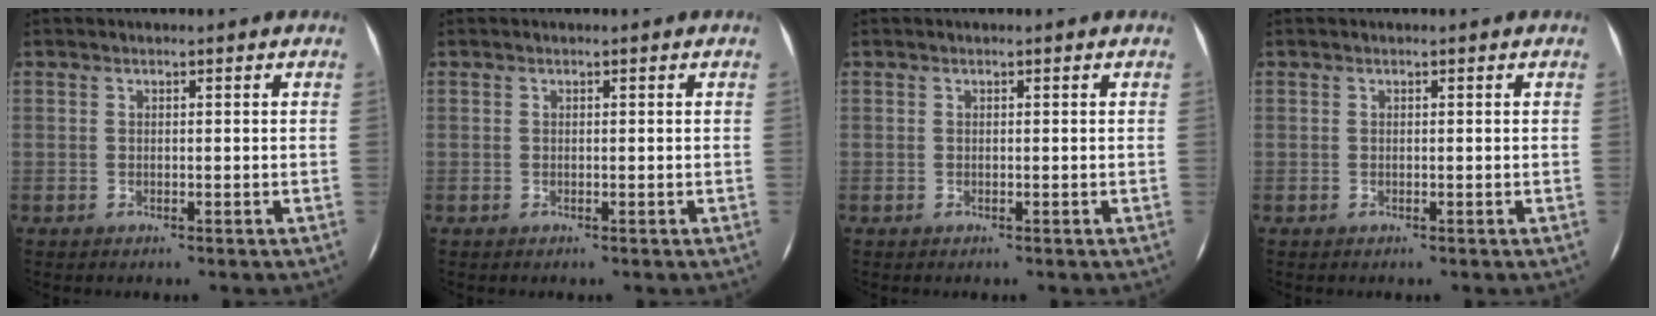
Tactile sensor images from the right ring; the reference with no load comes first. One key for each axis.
{"total": 0.0}
{"total": 0.0}
{"total": 0.0}